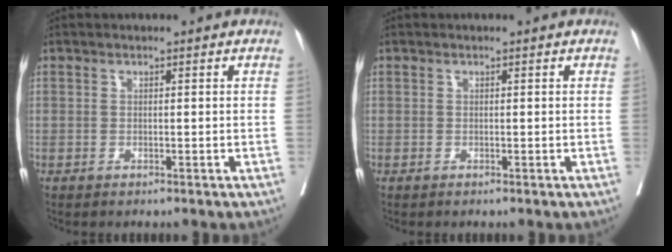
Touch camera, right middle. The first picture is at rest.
{"total": 0.0}